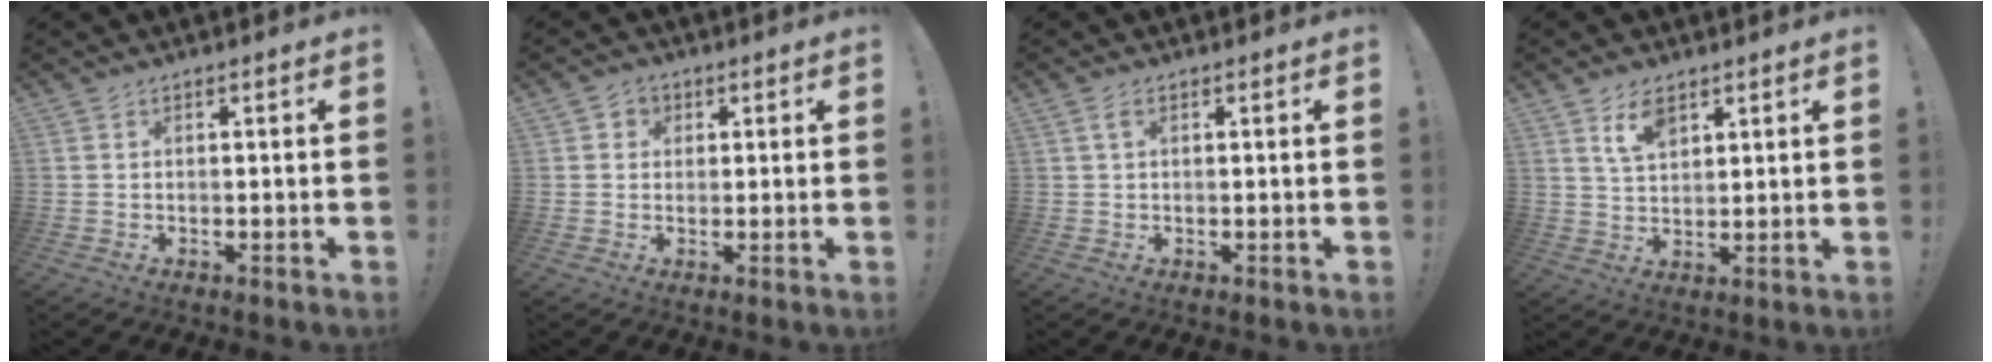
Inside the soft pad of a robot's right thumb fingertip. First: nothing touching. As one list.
[{"total": 3.2, "force": [0.8, 3.0, 0.9], "torque": [-0.007, -0.002, 0.012]}, {"total": 2.2, "force": [1.1, 1.1, 1.6], "torque": [-0.026, 0.000, 0.019]}, {"total": 6.7, "force": [4.1, 3.4, 4.0], "torque": [-0.067, -0.016, 0.075]}]